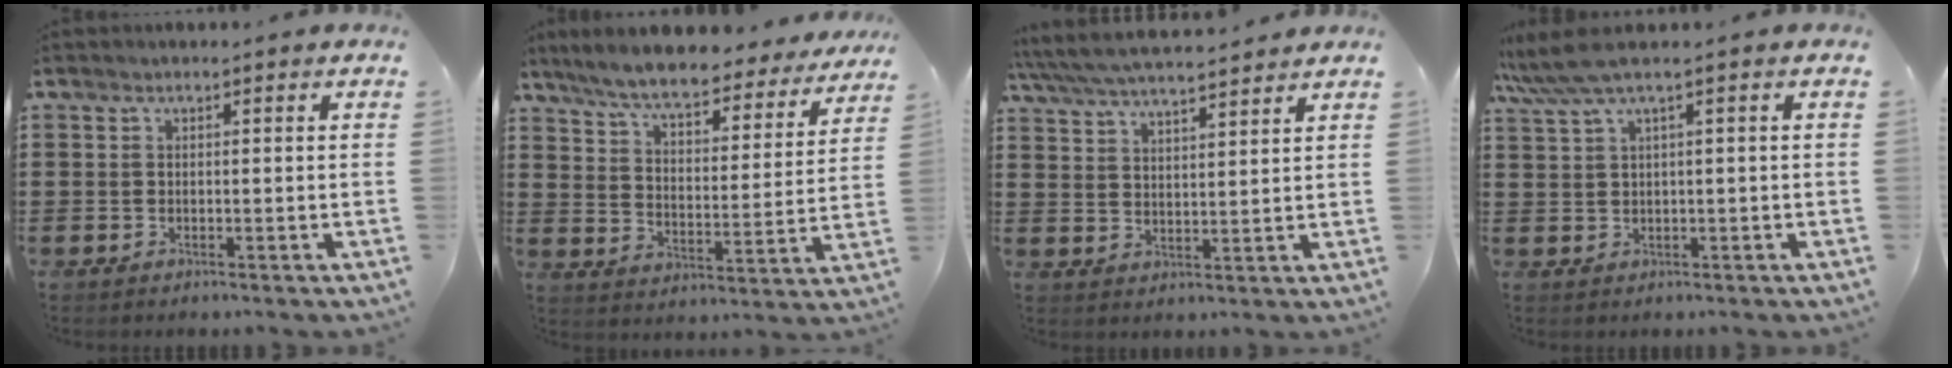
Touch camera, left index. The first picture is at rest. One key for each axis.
{"total": 7.4, "fx": 6.8, "fy": 0.5, "fz": 3.0, "tx": -0.088, "ty": -0.039, "tz": 0.116}
{"total": 5.3, "fx": 5.0, "fy": 0.4, "fz": 1.7, "tx": -0.053, "ty": -0.024, "tz": 0.087}
{"total": 3.3, "fx": 1.3, "fy": -0.2, "fz": 3.0, "tx": -0.068, "ty": -0.008, "tz": 0.017}